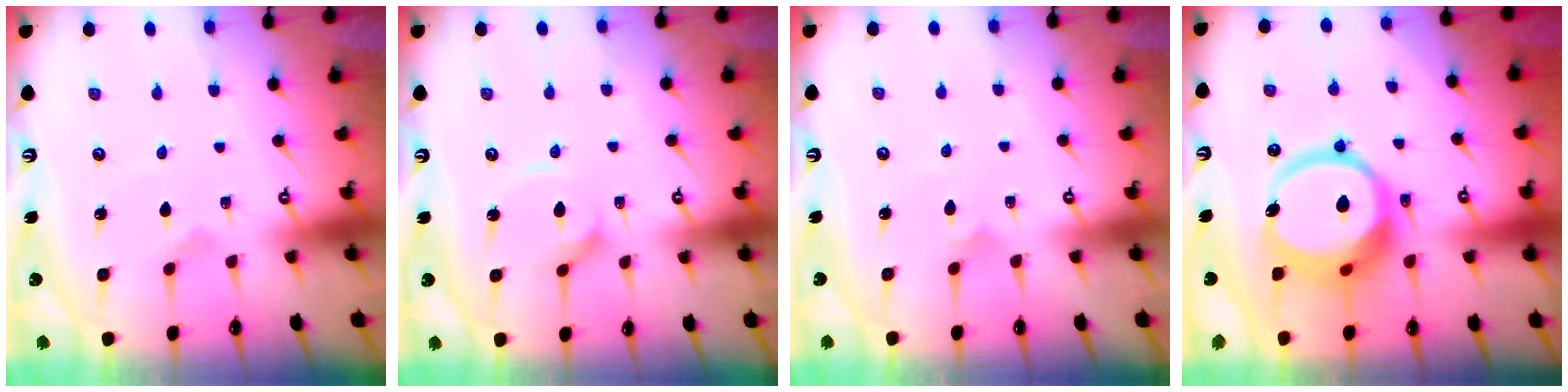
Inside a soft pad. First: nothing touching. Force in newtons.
{"total": 3.3, "press": 3.3, "slide": 0.3}
{"total": 2.7, "press": 2.7, "slide": 0.1}
{"total": 17.7, "press": 17.6, "slide": 2.1}